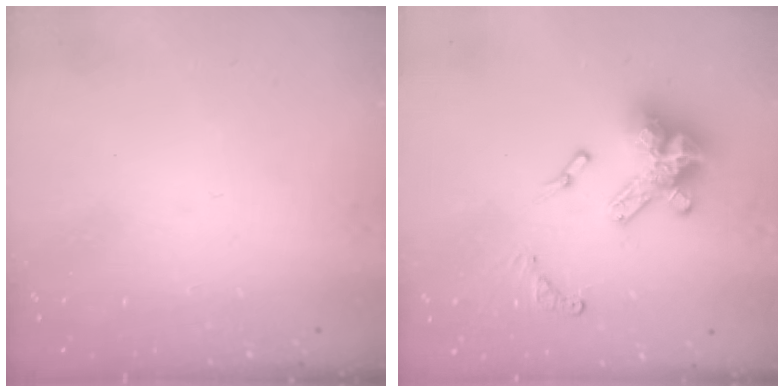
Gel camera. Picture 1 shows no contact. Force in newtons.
{"total": 14.1, "press": 14.1, "slide": 0.9}